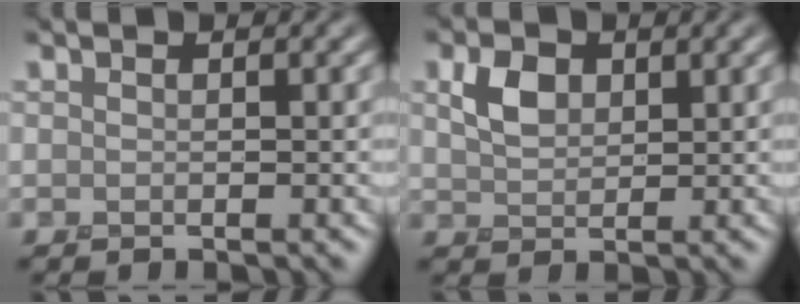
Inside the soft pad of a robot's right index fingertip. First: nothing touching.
{"total": 2.5, "force": [0.9, 1.7, 1.6], "torque": [-0.038, 0.001, 0.017]}